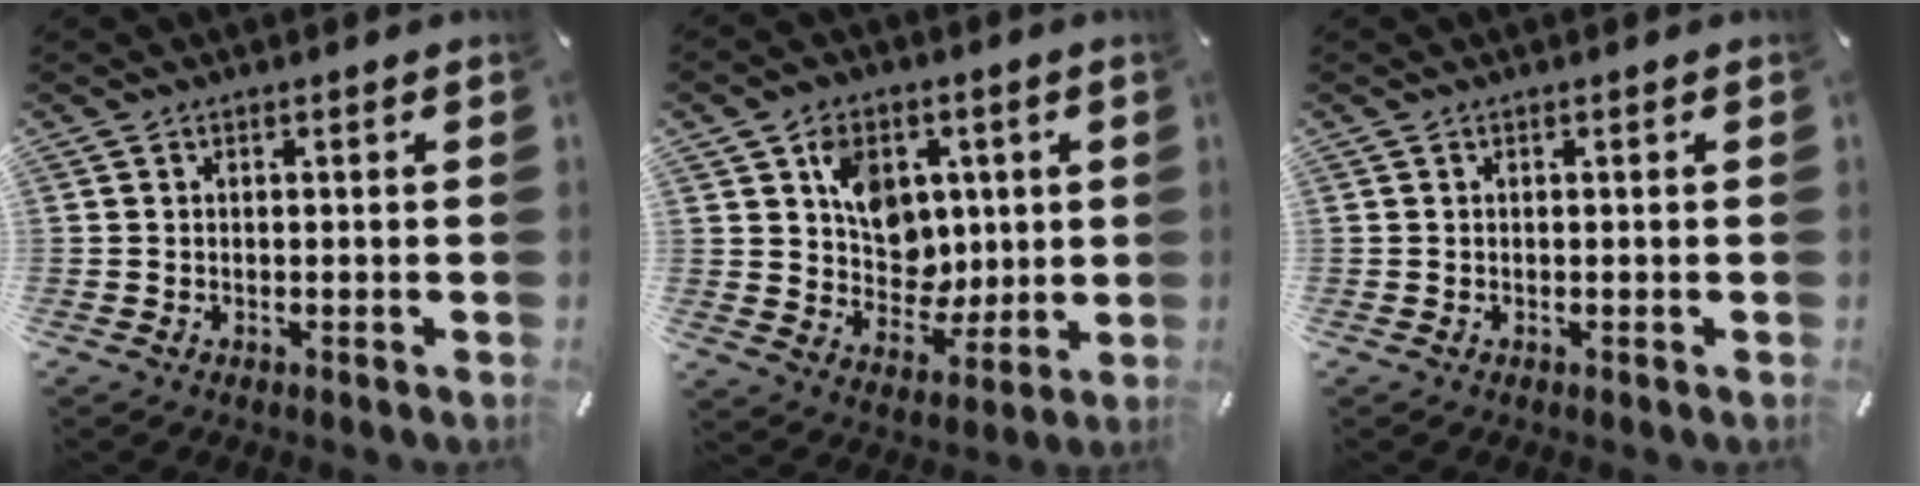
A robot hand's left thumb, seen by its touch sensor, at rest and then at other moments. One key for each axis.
{"total": 11.4, "fx": 3.4, "fy": 9.8, "fz": 4.8, "tx": -0.068, "ty": -0.010, "tz": 0.068}
{"total": 0.0}